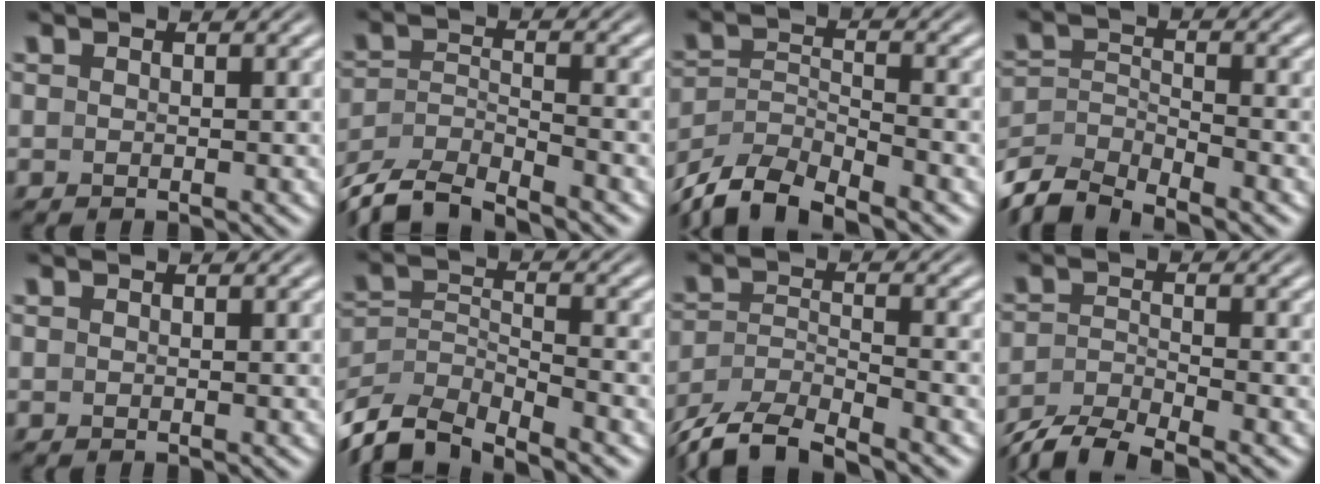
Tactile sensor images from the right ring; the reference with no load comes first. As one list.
[{"total": 7.6, "force": [-6.0, 3.8, 2.7], "torque": [-0.067, -0.031, -0.091]}, {"total": 8.5, "force": [-5.6, 5.0, 3.9], "torque": [-0.088, -0.037, -0.082]}, {"total": 6.8, "force": [-4.6, 4.0, 3.0], "torque": [-0.079, -0.044, -0.064]}, {"total": 0.0}, {"total": 8.2, "force": [-5.0, 5.0, 4.2], "torque": [-0.101, -0.051, -0.063]}, {"total": 8.6, "force": [-6.5, 4.7, 3.0], "torque": [-0.070, -0.028, -0.103]}, {"total": 5.5, "force": [-4.6, 1.8, 2.3], "torque": [-0.041, -0.013, -0.072]}]